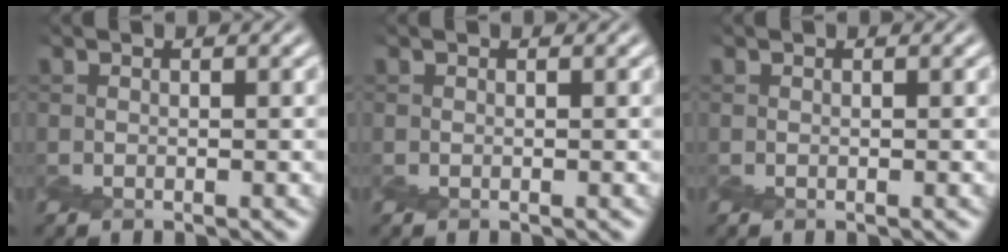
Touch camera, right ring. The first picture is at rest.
{"total": 0.0}
{"total": 0.0}